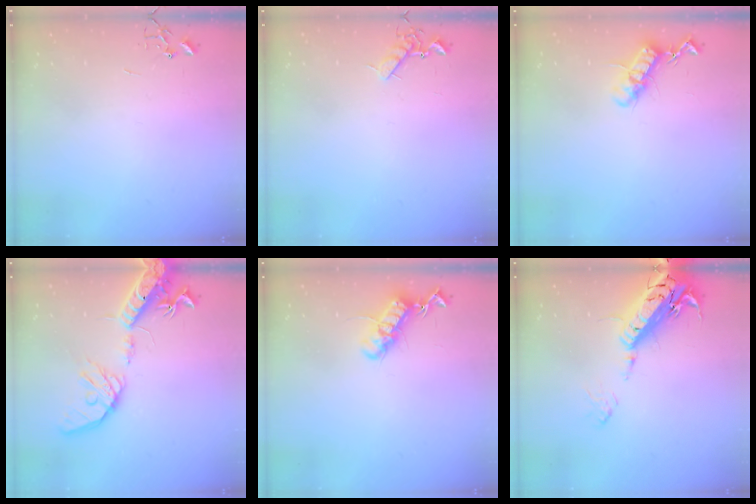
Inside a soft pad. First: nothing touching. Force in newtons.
{"total": 7.8, "press": 7.8, "slide": 0.8}
{"total": 12.5, "press": 12.5, "slide": 0.6}
{"total": 19.4, "press": 19.1, "slide": 3.3}
{"total": 13.3, "press": 13.3, "slide": 0.9}
{"total": 22.4, "press": 22.0, "slide": 4.3}